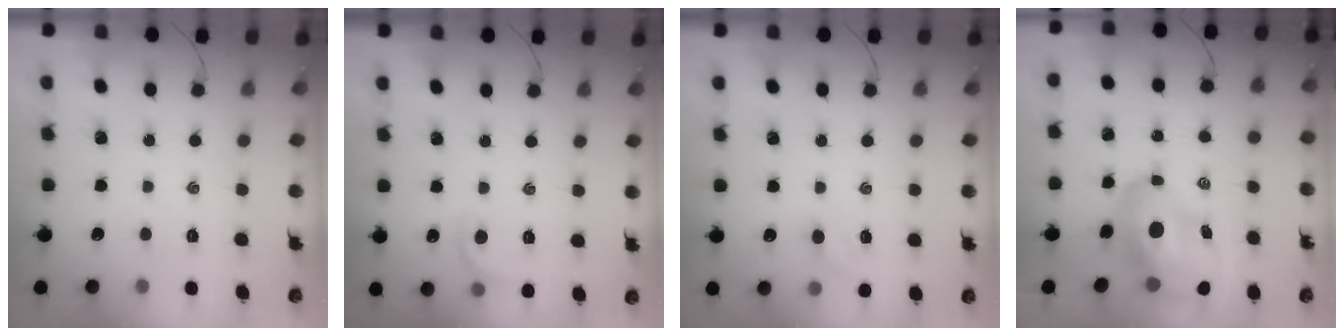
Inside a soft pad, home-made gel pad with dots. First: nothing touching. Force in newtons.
{"total": 6.9, "press": 6.7, "slide": 1.7}
{"total": 5.3, "press": 5.3, "slide": 0.7}
{"total": 13.6, "press": 13.0, "slide": 3.9}